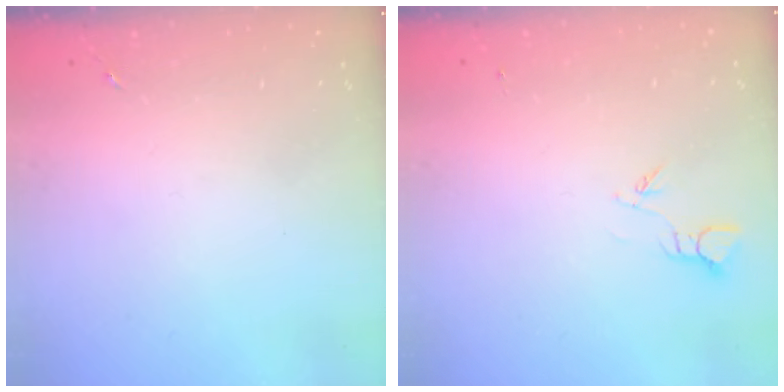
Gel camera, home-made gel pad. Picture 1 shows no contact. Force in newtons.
{"total": 2.7, "press": 2.7, "slide": 0.3}